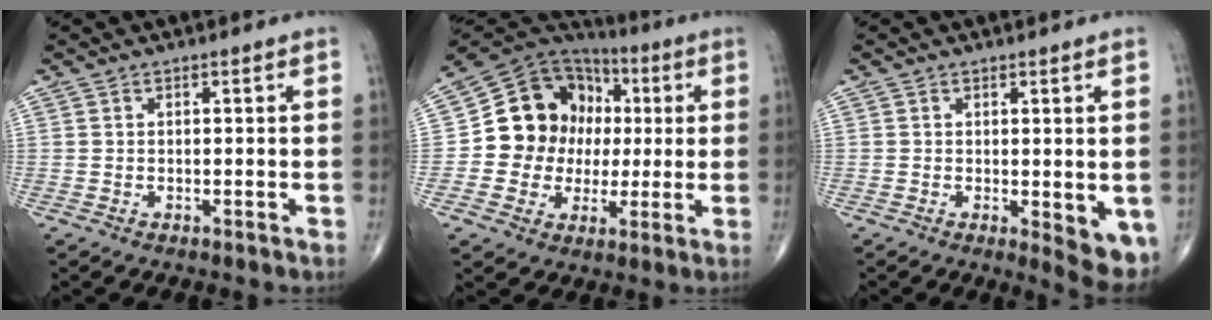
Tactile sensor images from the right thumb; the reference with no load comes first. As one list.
[{"total": 17.0, "force": [0.8, 14.7, 8.5], "torque": [-0.101, 0.035, 0.019]}, {"total": 6.3, "force": [-1.0, 2.3, 5.8], "torque": [-0.066, -0.016, -0.008]}]